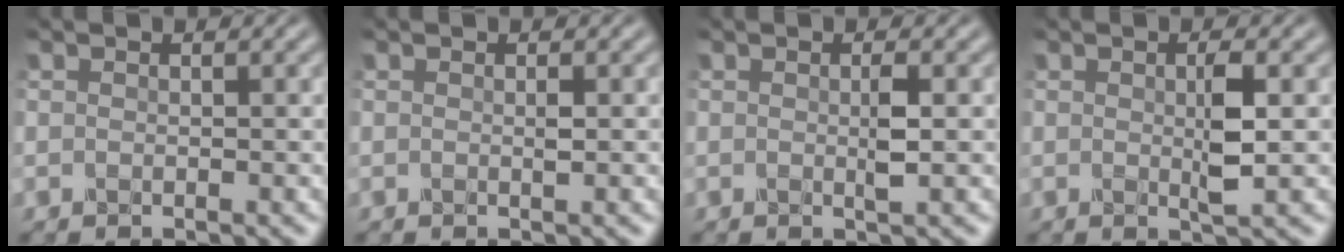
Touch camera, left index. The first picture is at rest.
{"total": 0.6, "force": [0.1, 0.0, 0.6], "torque": [-0.011, 0.001, 0.000]}
{"total": 1.6, "force": [0.1, 0.1, 1.6], "torque": [-0.030, -0.001, 0.000]}
{"total": 2.6, "force": [0.2, 0.4, 2.6], "torque": [-0.048, -0.003, 0.002]}